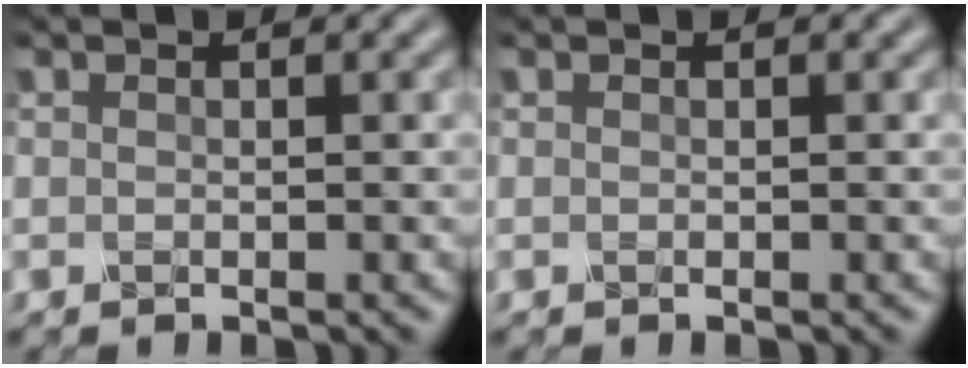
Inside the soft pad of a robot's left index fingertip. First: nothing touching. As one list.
[{"total": 0.0}]